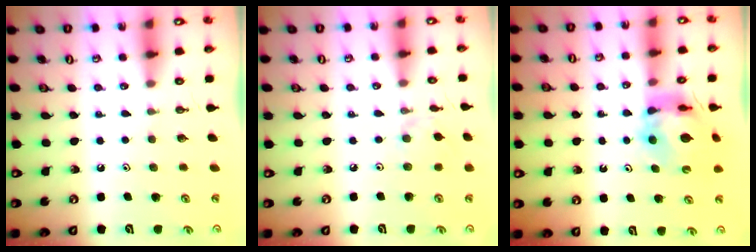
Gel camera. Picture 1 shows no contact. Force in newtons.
{"total": 2.1, "press": 2.1, "slide": 0.4}
{"total": 10.8, "press": 10.8, "slide": 1.2}